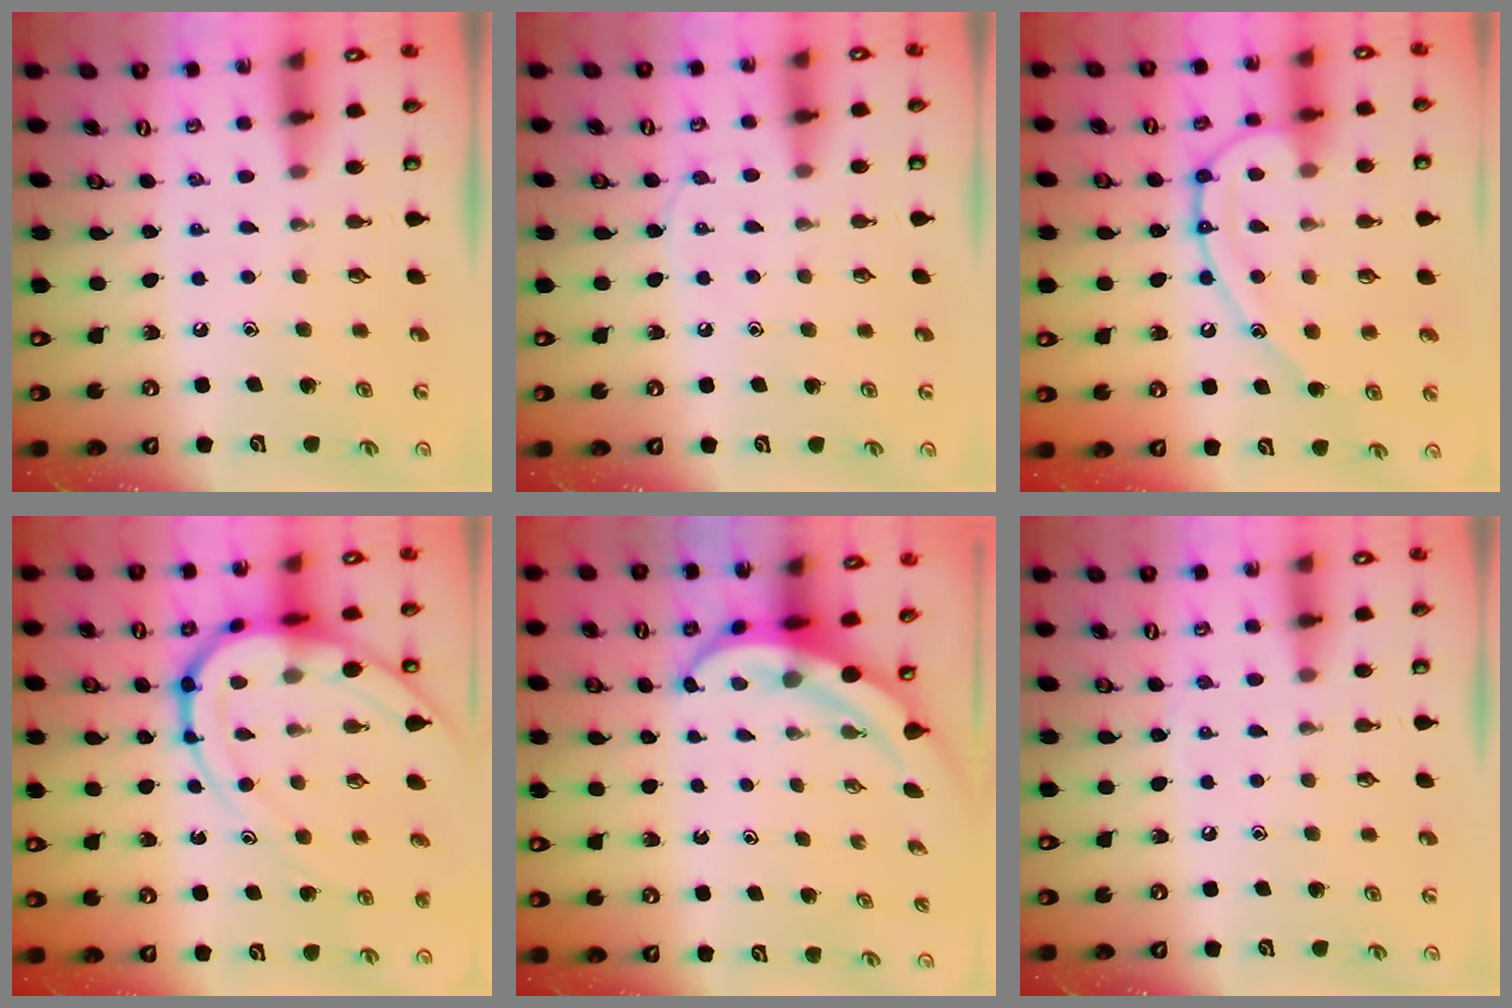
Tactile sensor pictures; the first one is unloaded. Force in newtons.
{"total": 6.4, "press": 6.3, "slide": 0.8}
{"total": 12.9, "press": 12.9, "slide": 1.3}
{"total": 14.1, "press": 14.1, "slide": 1.2}
{"total": 4.5, "press": 4.4, "slide": 0.5}
{"total": 4.1, "press": 4.0, "slide": 0.5}